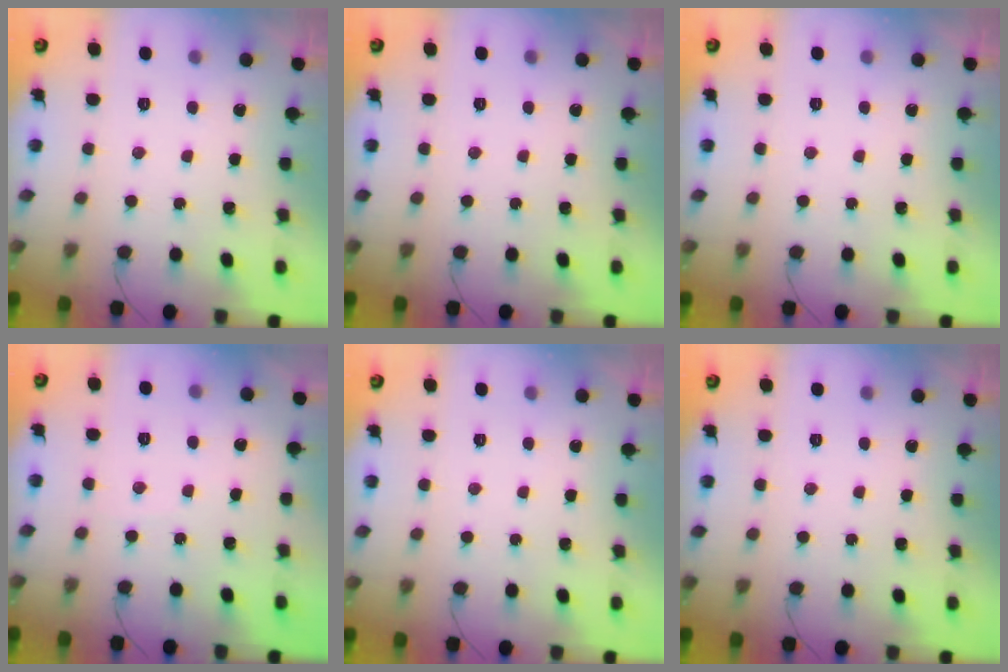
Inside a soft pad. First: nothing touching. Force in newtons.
{"total": 0.0}
{"total": 0.0}
{"total": 2.3, "press": 2.2, "slide": 0.3}
{"total": 0.0}
{"total": 0.0}